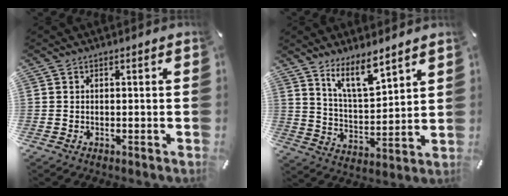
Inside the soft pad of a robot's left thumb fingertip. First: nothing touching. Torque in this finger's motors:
{"motor_torque": [1.74, 0.93, 1.28, -1.46, 0.41]}